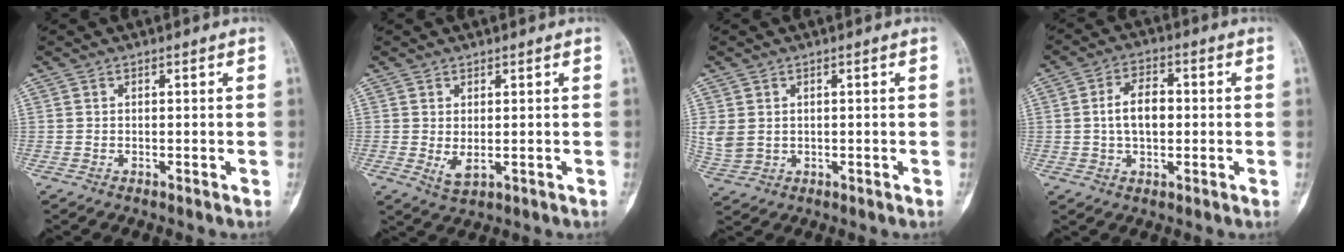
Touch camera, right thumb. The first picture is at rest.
{"total": 2.8, "force": [-0.1, 1.4, 2.4], "torque": [-0.038, -0.006, 0.009]}
{"total": 4.6, "force": [0.7, 3.7, 2.7], "torque": [-0.060, 0.000, 0.026]}
{"total": 7.1, "force": [0.2, 4.3, 5.7], "torque": [-0.091, 0.015, 0.000]}